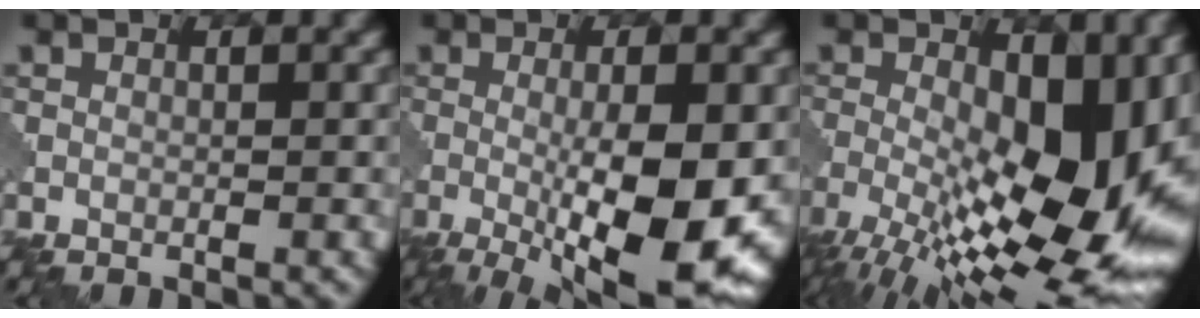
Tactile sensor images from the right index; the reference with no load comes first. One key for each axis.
{"total": 11.6, "fx": -2.4, "fy": 3.1, "fz": 10.9, "tx": -0.173, "ty": -0.026, "tz": -0.029}
{"total": 16.6, "fx": -2.8, "fy": 7.7, "fz": 14.4, "tx": -0.219, "ty": -0.013, "tz": -0.040}